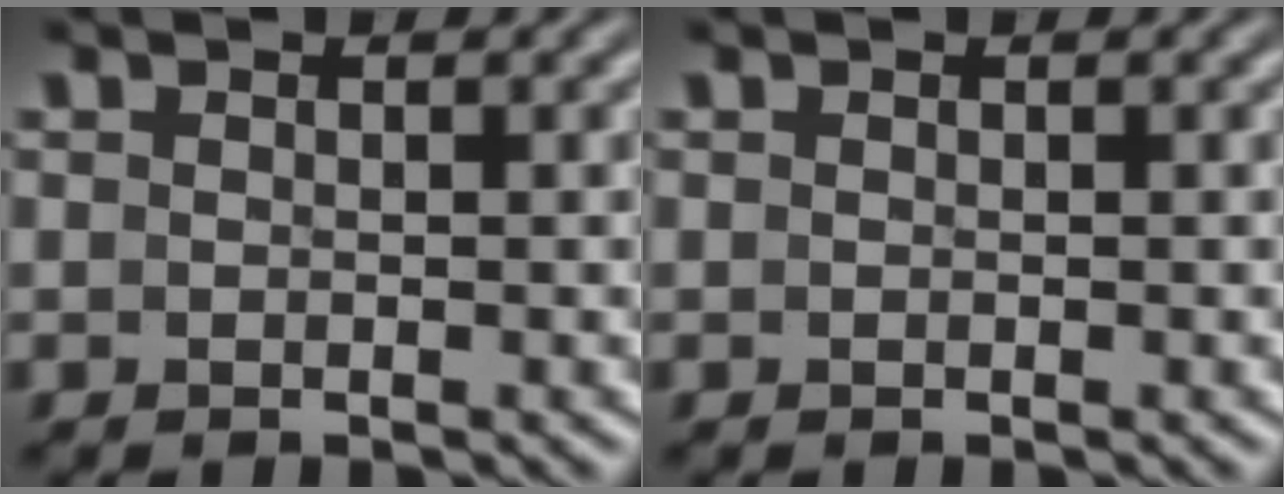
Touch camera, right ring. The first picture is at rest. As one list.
[{"total": 0.0}]